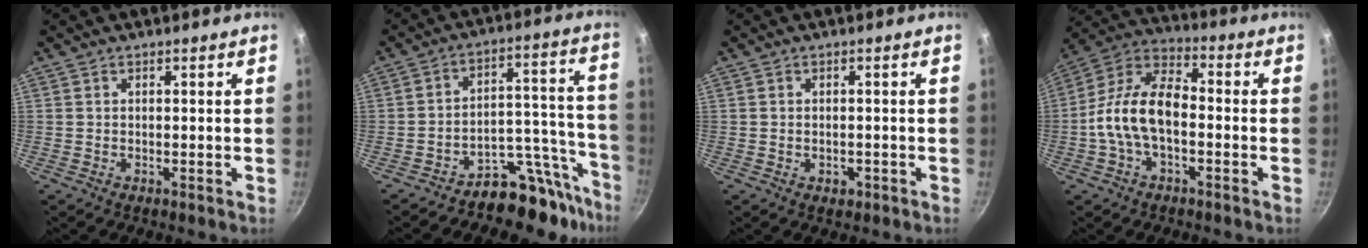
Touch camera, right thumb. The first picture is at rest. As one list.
[{"total": 13.2, "force": [-10.9, 6.1, 4.4], "torque": [0.013, 0.121, -0.170]}, {"total": 2.0, "force": [-0.8, 1.4, 1.2], "torque": [-0.018, 0.001, -0.008]}, {"total": 13.4, "force": [-2.5, 7.5, 10.8], "torque": [-0.184, 0.050, -0.064]}]